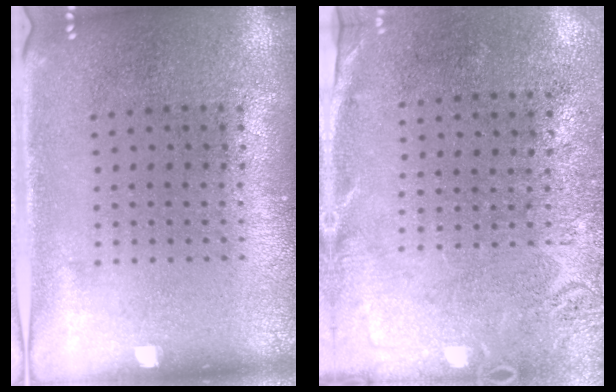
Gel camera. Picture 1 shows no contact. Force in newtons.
{"total": 2.6, "press": 2.2, "slide": 1.4}